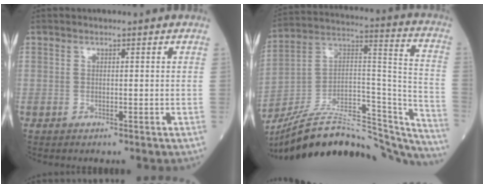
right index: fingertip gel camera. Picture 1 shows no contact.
{"total": 34.7, "force": [-29.4, 8.3, 16.6], "torque": [-0.236, 0.007, -0.432]}